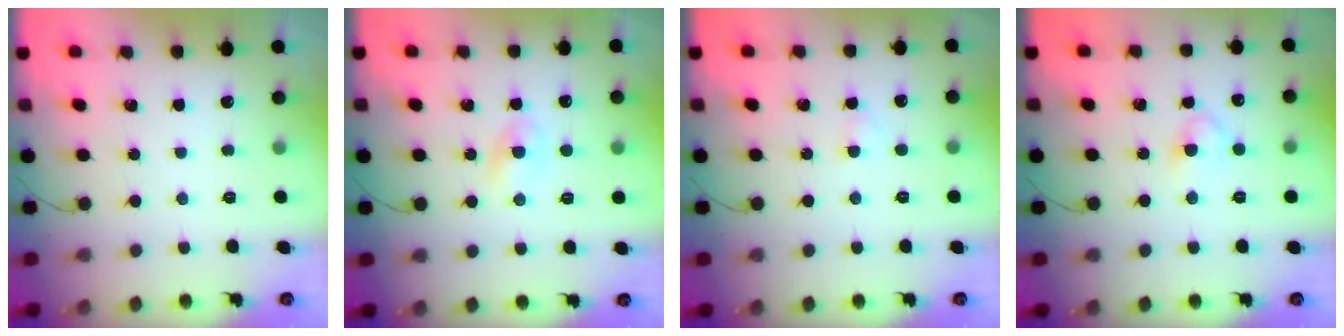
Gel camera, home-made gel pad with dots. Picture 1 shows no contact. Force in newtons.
{"total": 2.2, "press": 2.0, "slide": 0.9}
{"total": 1.5, "press": 1.2, "slide": 0.8}
{"total": 2.9, "press": 2.6, "slide": 1.3}